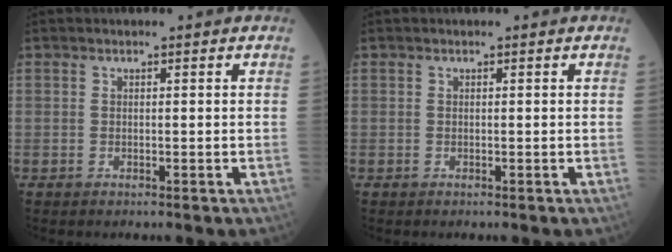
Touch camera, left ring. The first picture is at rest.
{"total": 0.0}